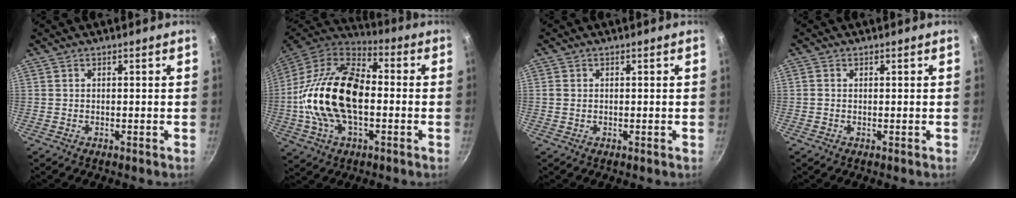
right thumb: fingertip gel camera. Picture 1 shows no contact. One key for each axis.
{"total": 22.6, "fx": -1.5, "fy": 13.2, "fz": 18.3, "tx": -0.333, "ty": 0.036, "tz": -0.036}
{"total": 1.1, "fx": 0.1, "fy": 0.9, "fz": 0.5, "tx": -0.010, "ty": 0.002, "tz": 0.000}
{"total": 0.6, "fx": 0.0, "fy": 0.5, "fz": 0.3, "tx": -0.008, "ty": 0.003, "tz": -0.002}